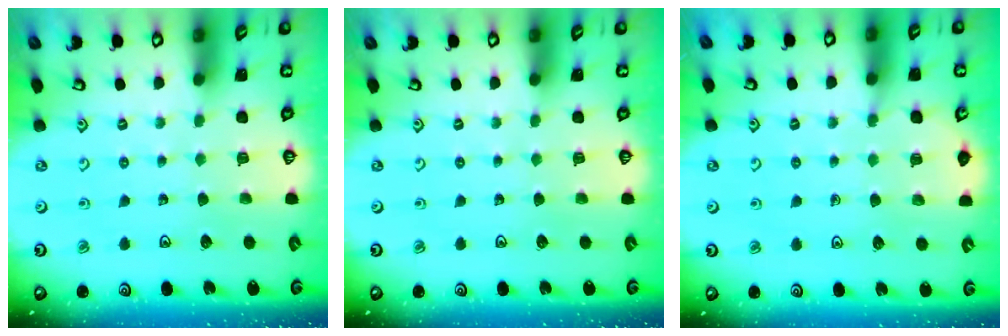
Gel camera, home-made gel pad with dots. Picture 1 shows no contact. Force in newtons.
{"total": 0.0}
{"total": 8.1, "press": 7.8, "slide": 2.3}